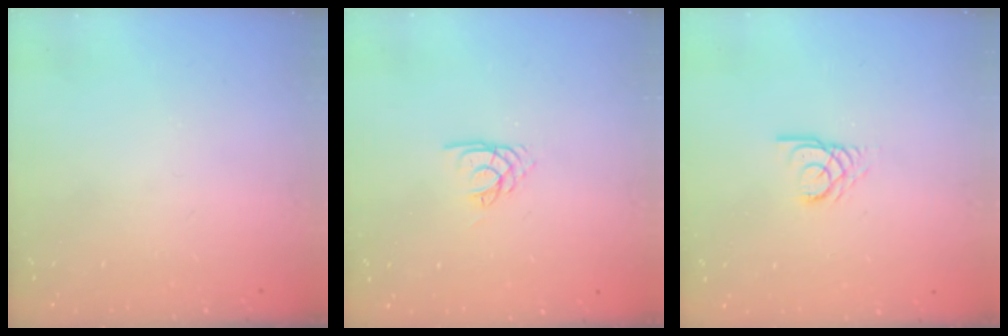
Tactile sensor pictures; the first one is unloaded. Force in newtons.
{"total": 1.9, "press": 1.9, "slide": 0.2}
{"total": 2.7, "press": 2.7, "slide": 0.2}